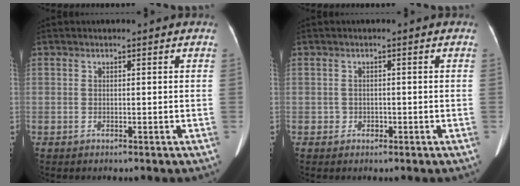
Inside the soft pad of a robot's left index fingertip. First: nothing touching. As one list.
[{"total": 1.2, "force": [-0.7, 0.9, 0.0], "torque": [-0.001, -0.001, -0.011]}]